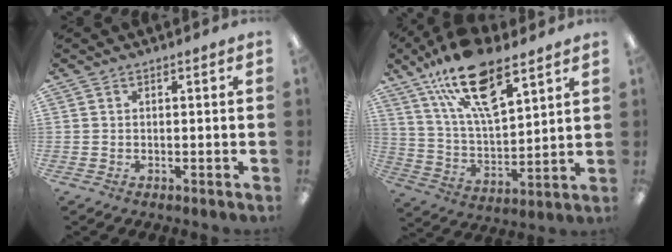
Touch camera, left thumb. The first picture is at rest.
{"total": 20.0, "force": [12.5, 7.9, 13.4], "torque": [-0.237, -0.051, 0.218]}